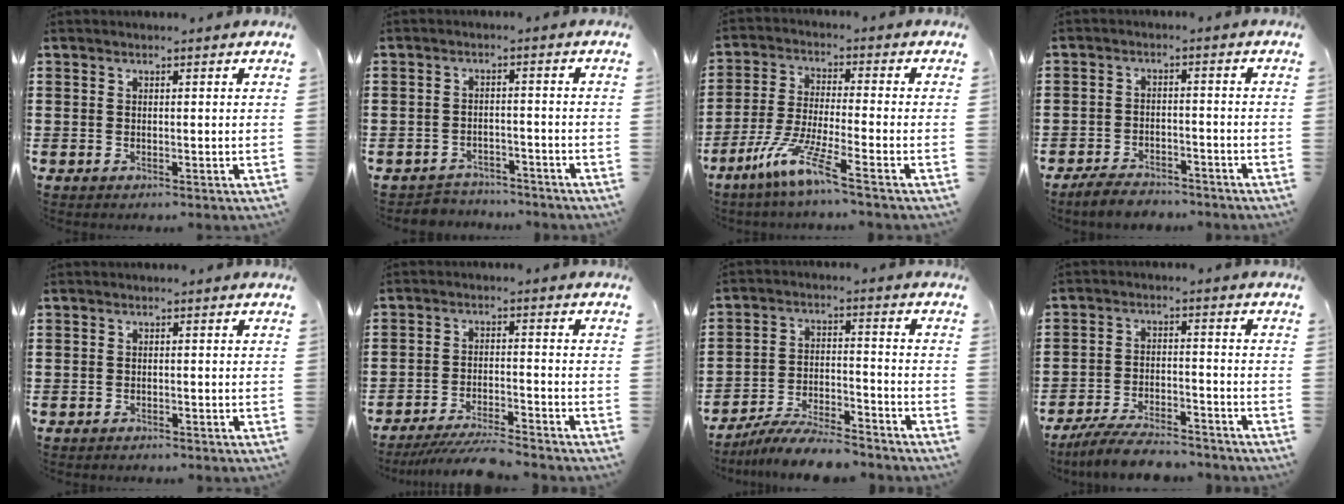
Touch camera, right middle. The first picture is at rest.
{"total": 2.8, "force": [-2.8, 0.5, -0.2], "torque": [-0.007, -0.002, -0.061]}
{"total": 8.3, "force": [-5.6, 0.3, 6.2], "torque": [-0.140, -0.017, -0.108]}
{"total": 3.7, "force": [-3.6, 0.7, 0.4], "torque": [-0.012, 0.005, -0.074]}
{"total": 0.6, "force": [-0.6, 0.1, 0.0], "torque": [-0.001, 0.000, -0.013]}
{"total": 5.6, "force": [-5.2, 0.1, 1.9], "torque": [-0.045, -0.013, -0.103]}
{"total": 7.6, "force": [-7.2, 0.6, 2.5], "torque": [-0.044, 0.006, -0.136]}
{"total": 6.6, "force": [-6.0, 0.7, 2.4], "torque": [-0.056, -0.003, -0.116]}